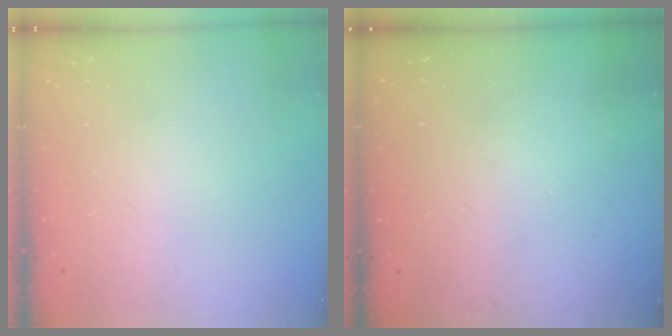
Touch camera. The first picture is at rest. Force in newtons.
{"total": 3.0, "press": 2.9, "slide": 0.8}